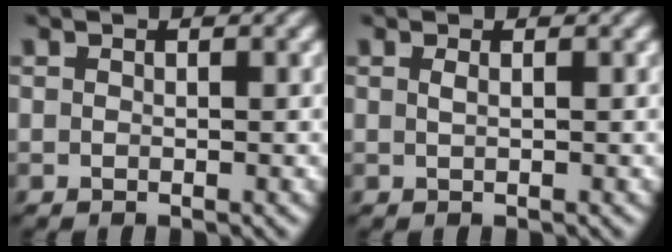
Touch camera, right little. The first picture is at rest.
{"total": 0.9, "force": [-0.1, -0.9, 0.2], "torque": [-0.002, -0.004, 0.003]}